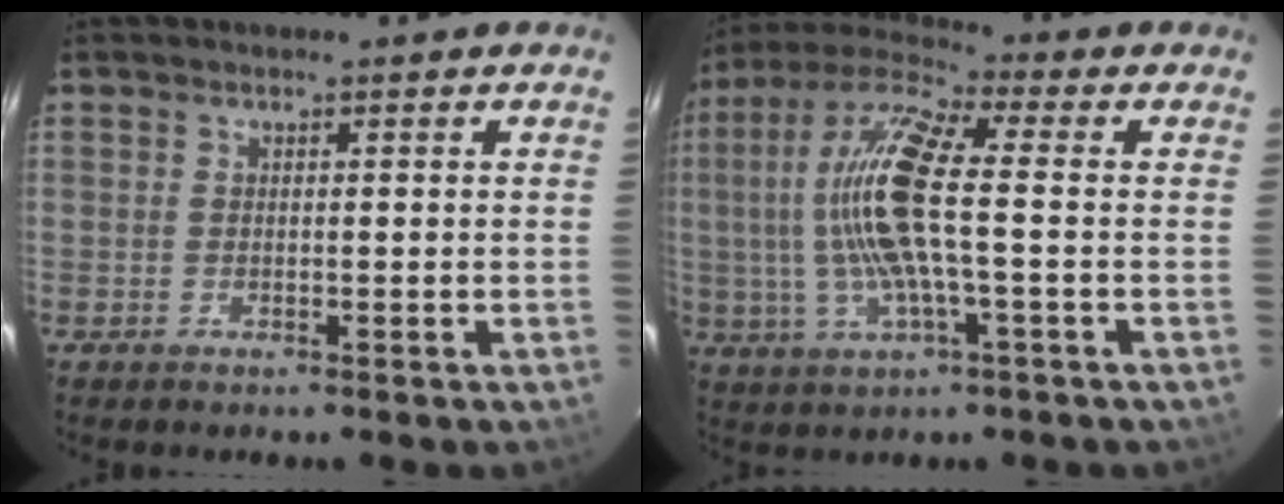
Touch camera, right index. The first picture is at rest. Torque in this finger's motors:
{"motor_torque": [2.14, 0.00, 1.06, 0.21]}